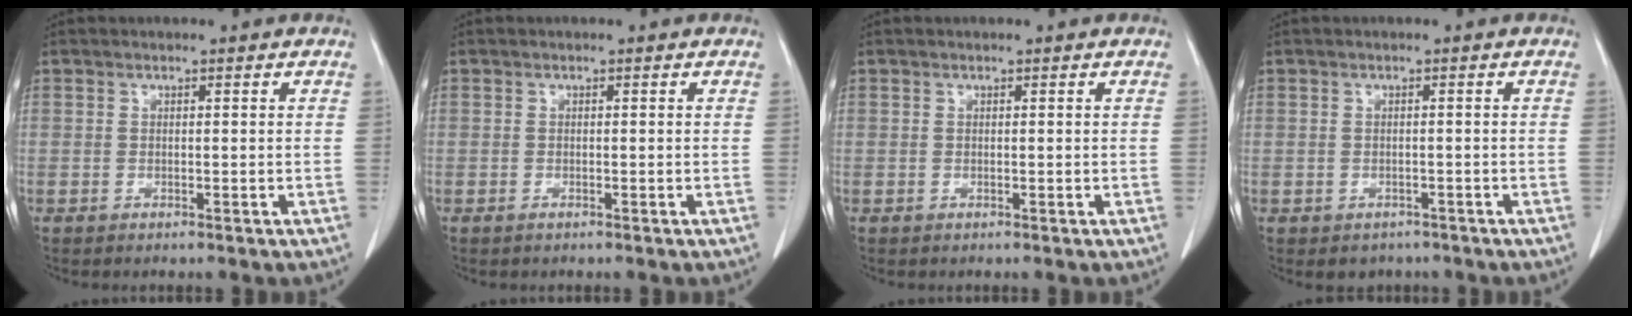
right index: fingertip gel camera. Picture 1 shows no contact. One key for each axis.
{"total": 0.0}
{"total": 0.0}
{"total": 2.6, "fx": -1.9, "fy": 1.8, "fz": 0.3, "tx": -0.004, "ty": 0.005, "tz": -0.022}